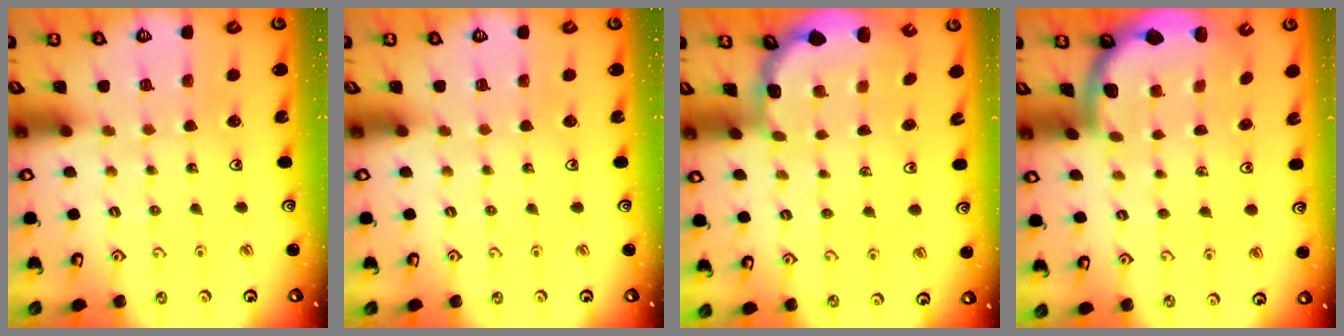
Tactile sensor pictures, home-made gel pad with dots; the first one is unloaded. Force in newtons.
{"total": 0.0}
{"total": 2.5, "press": 1.9, "slide": 1.6}
{"total": 1.8, "press": 1.8, "slide": 0.1}